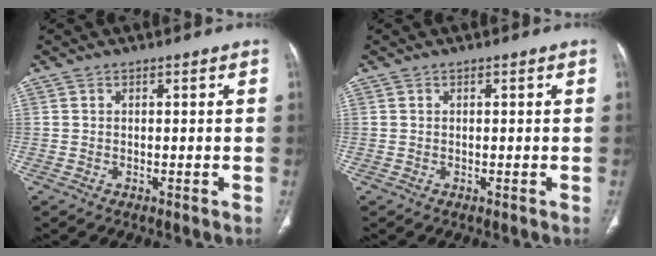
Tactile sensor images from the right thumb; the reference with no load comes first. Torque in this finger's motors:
{"motor_torque": [-0.01, 0.02, -0.03, -0.03, 0.02]}